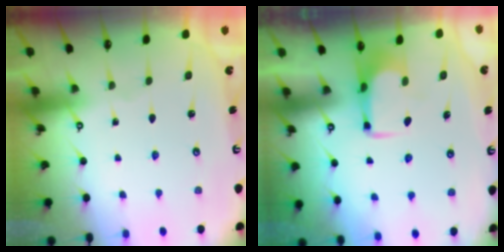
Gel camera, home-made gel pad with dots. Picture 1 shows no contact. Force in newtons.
{"total": 2.0, "press": 2.0, "slide": 0.4}